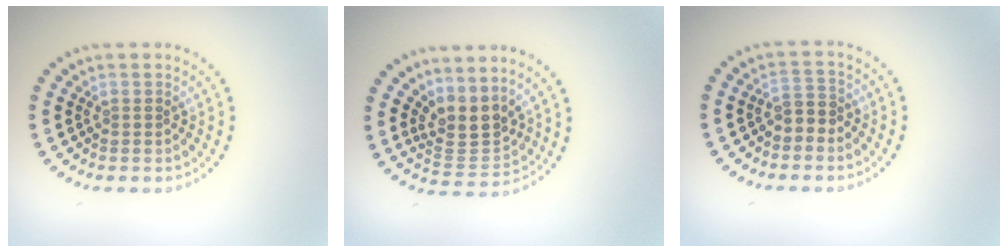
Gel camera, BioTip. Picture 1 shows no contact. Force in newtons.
{"total": 3.4, "press": 2.8, "slide": 1.9}
{"total": 1.7, "press": 1.5, "slide": 0.9}